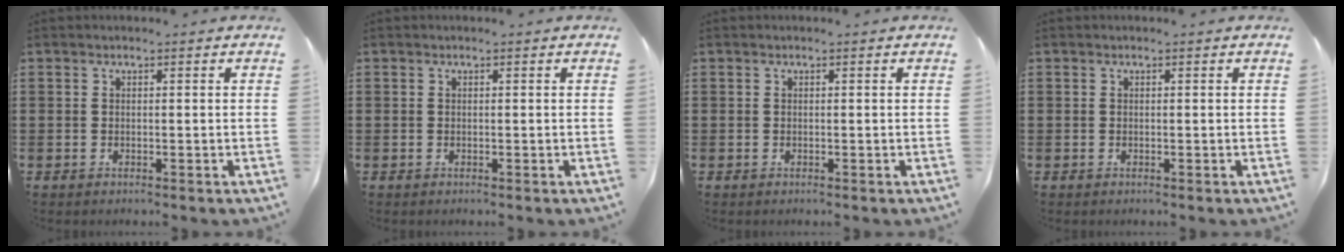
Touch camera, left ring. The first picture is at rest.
{"total": 0.0}
{"total": 0.0}
{"total": 0.0}